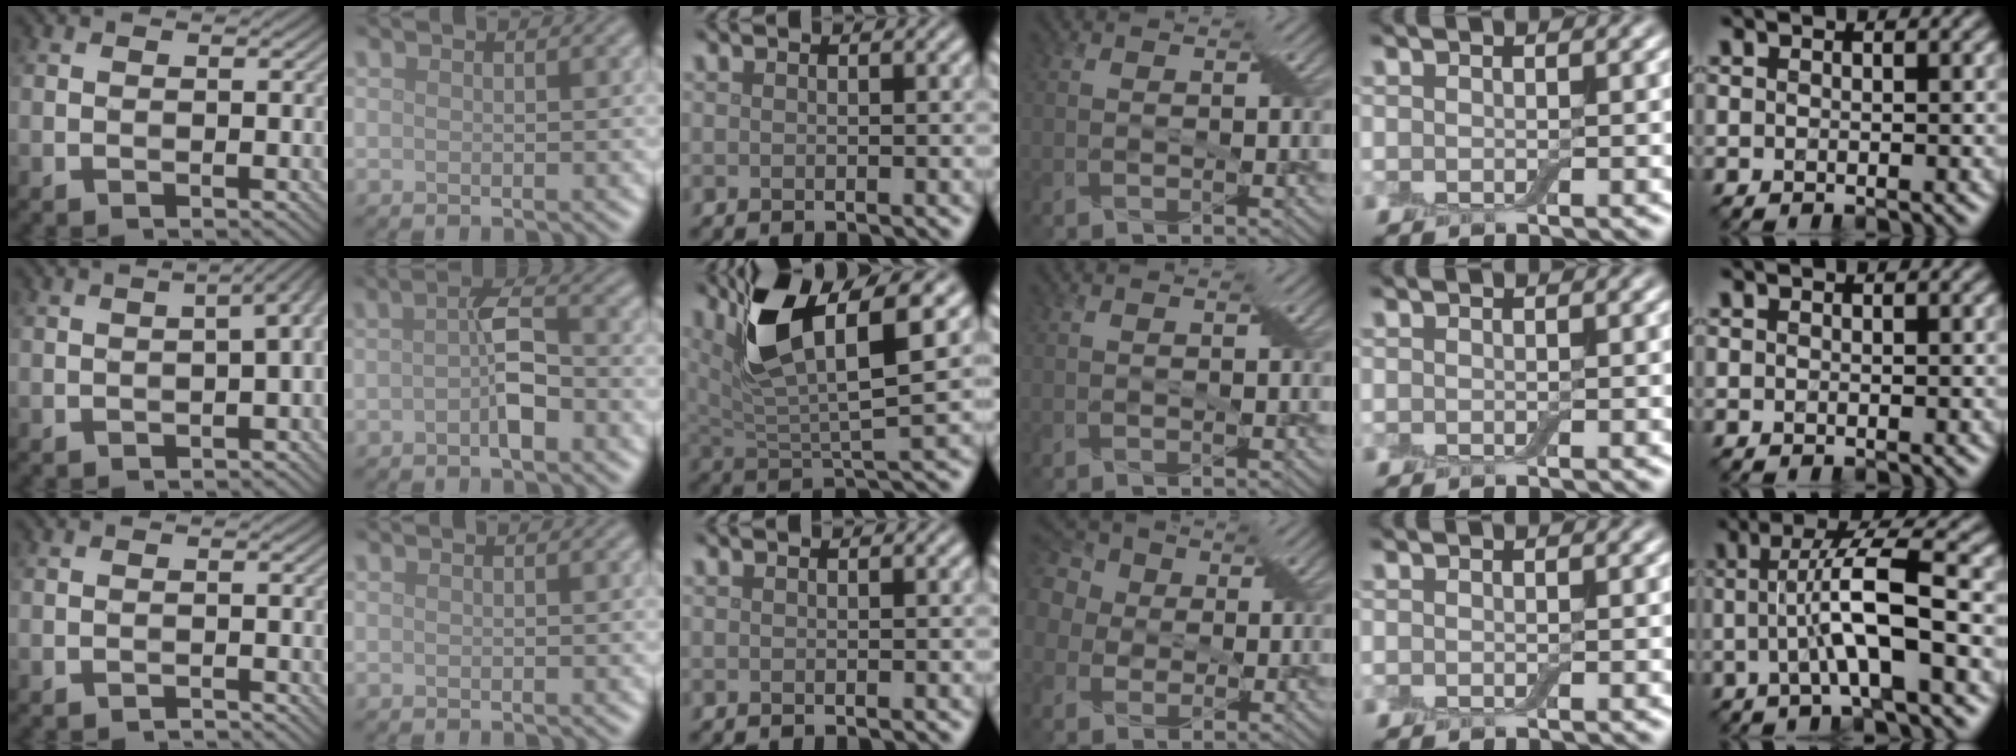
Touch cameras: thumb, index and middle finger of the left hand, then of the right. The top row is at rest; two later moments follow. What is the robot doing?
{"motion": "peel", "object": "adhesive wrap"}